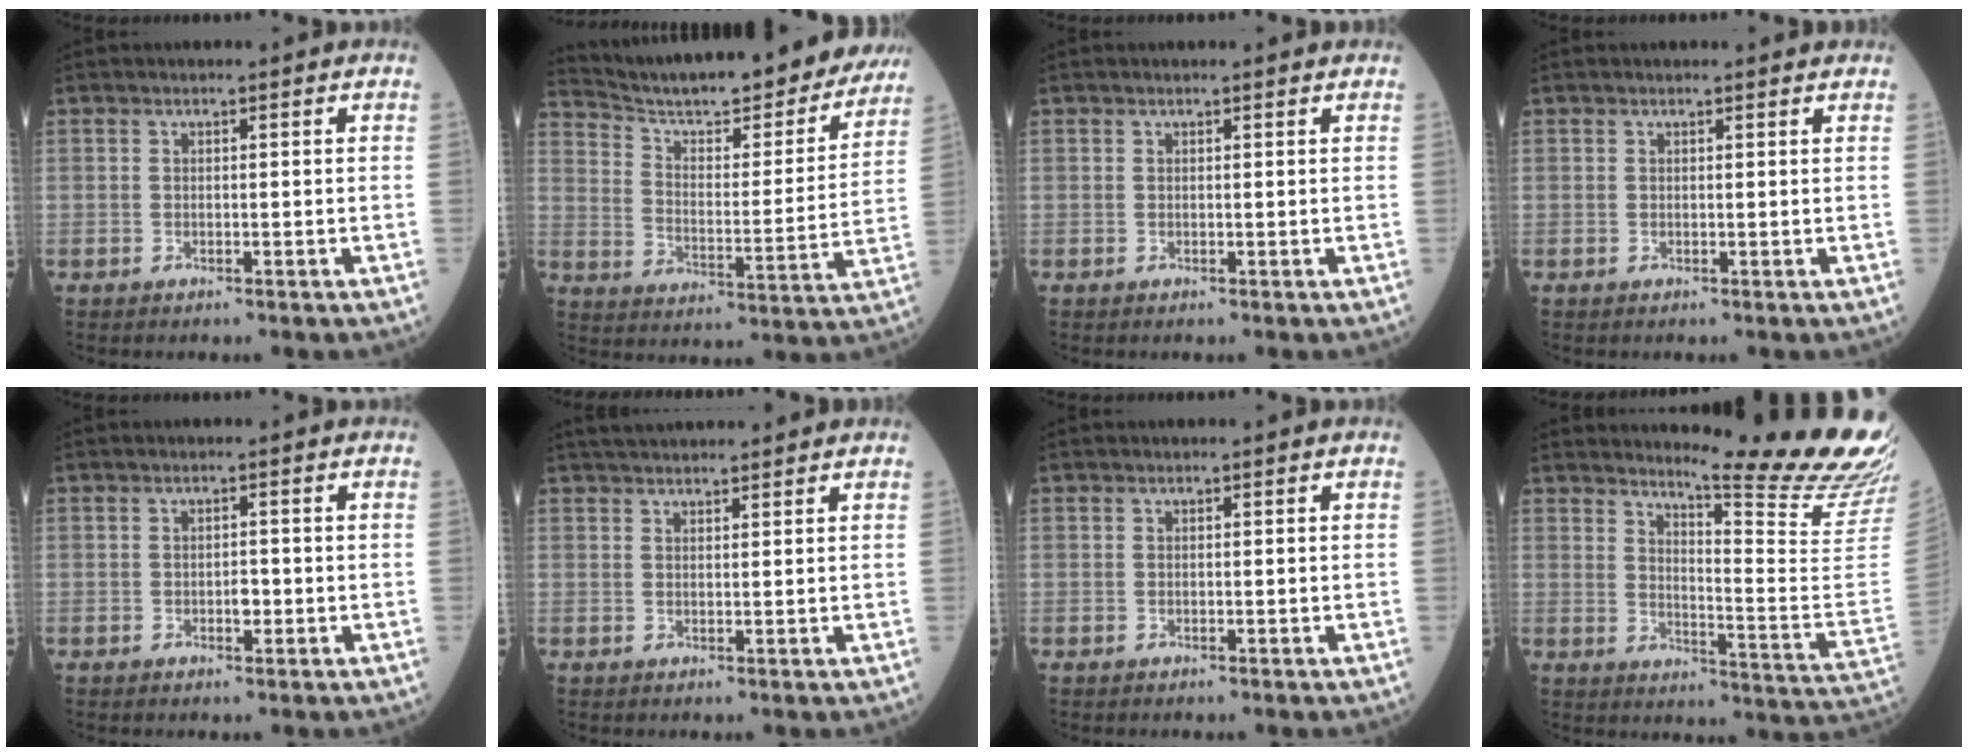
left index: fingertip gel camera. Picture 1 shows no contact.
{"total": 25.0, "force": [22.8, 3.8, 9.6], "torque": [-0.148, -0.045, 0.308]}
{"total": 0.9, "force": [0.8, 0.1, 0.2], "torque": [-0.009, 0.001, 0.007]}
{"total": 2.0, "force": [1.9, 0.4, 0.5], "torque": [-0.012, 0.005, 0.014]}
{"total": 1.5, "force": [-0.7, 0.8, 1.1], "torque": [-0.016, -0.001, -0.011]}
{"total": 6.9, "force": [6.3, 1.1, 2.6], "torque": [-0.039, 0.035, 0.094]}
{"total": 0.0}
{"total": 19.3, "force": [17.4, -1.8, 8.2], "torque": [-0.128, -0.142, 0.209]}